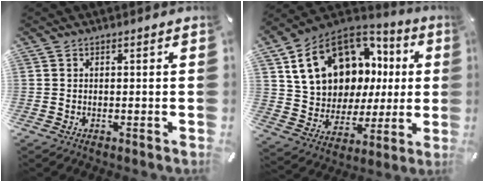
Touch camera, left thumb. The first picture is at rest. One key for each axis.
{"total": 18.8, "fx": 7.8, "fy": 14.1, "fz": 9.6, "tx": -0.169, "ty": -0.039, "tz": 0.163}